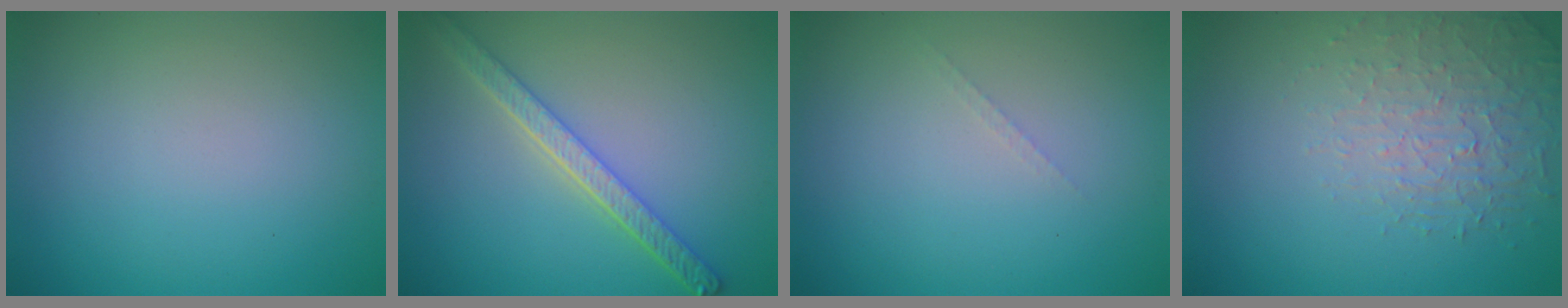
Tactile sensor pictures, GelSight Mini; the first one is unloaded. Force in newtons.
{"total": 4.4, "press": 3.4, "slide": 2.7}
{"total": 0.6, "press": 0.6, "slide": 0.1}
{"total": 1.9, "press": 1.4, "slide": 1.3}